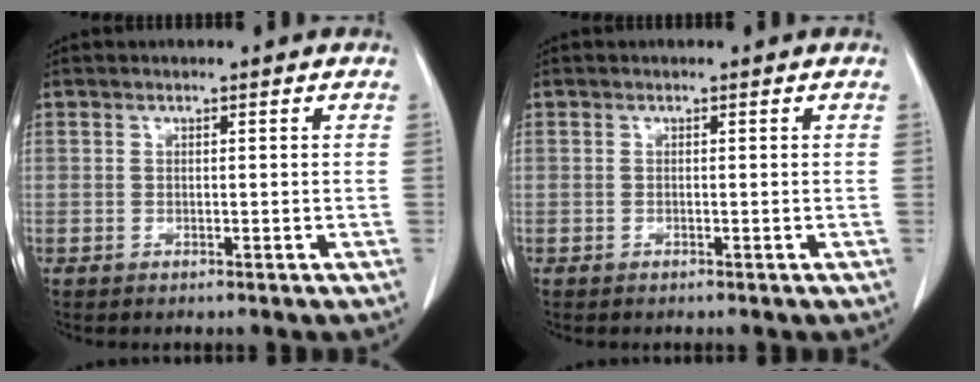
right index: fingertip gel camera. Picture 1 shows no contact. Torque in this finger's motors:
{"motor_torque": [-0.07, 0.16, 0.00, 0.01]}